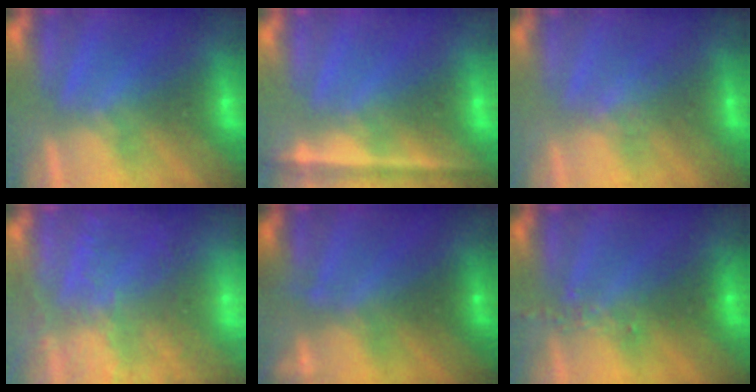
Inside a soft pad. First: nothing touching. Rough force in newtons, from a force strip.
{"total": 1.8}
{"total": 1.2}
{"total": 8.6}
{"total": 2.4}
{"total": 2.4}